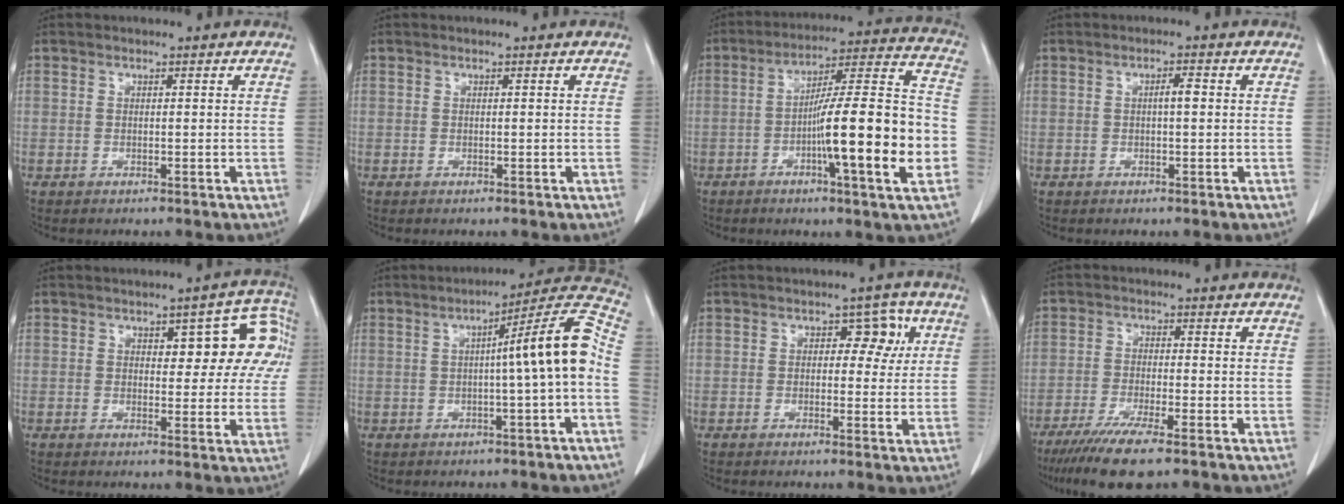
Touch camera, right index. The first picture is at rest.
{"total": 0.0}
{"total": 18.6, "force": [-4.8, 0.8, 17.9], "torque": [-0.260, 0.010, -0.071]}
{"total": 1.8, "force": [0.2, 0.4, 1.7], "torque": [-0.029, 0.004, 0.004]}
{"total": 9.7, "force": [2.7, 4.3, 8.2], "torque": [-0.075, 0.033, 0.032]}
{"total": 11.1, "force": [-0.4, -0.6, 11.1], "torque": [-0.149, 0.029, -0.011]}
{"total": 4.6, "force": [1.3, 2.8, 3.4], "torque": [-0.033, 0.018, 0.018]}
{"total": 8.9, "force": [-6.4, 0.5, 6.1], "torque": [-0.102, -0.021, -0.102]}